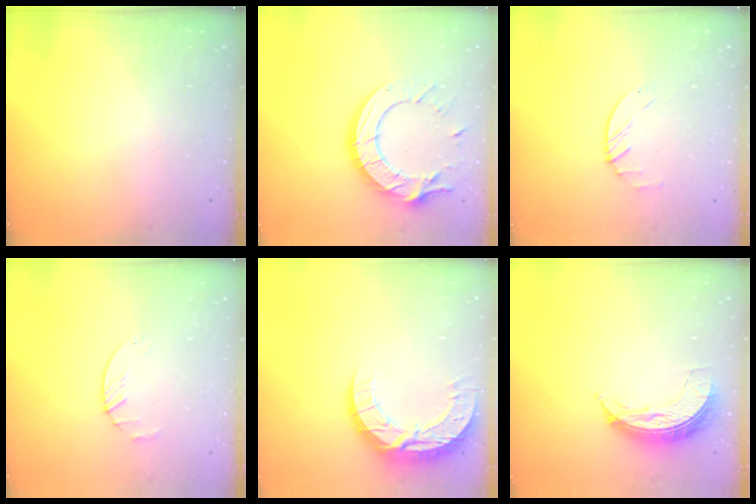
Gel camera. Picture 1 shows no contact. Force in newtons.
{"total": 16.0, "press": 15.9, "slide": 1.4}
{"total": 1.2, "press": 1.2, "slide": 0.2}
{"total": 2.2, "press": 2.2, "slide": 0.3}
{"total": 12.9, "press": 12.9, "slide": 1.1}
{"total": 7.6, "press": 7.6, "slide": 0.1}